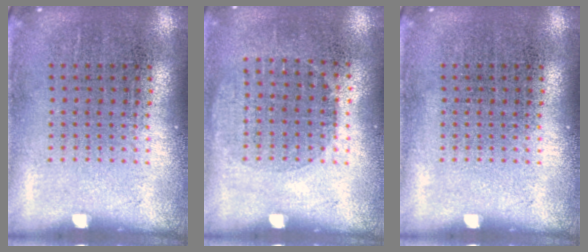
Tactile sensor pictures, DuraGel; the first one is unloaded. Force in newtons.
{"total": 0.9, "press": 0.8, "slide": 0.4}
{"total": 0.0}